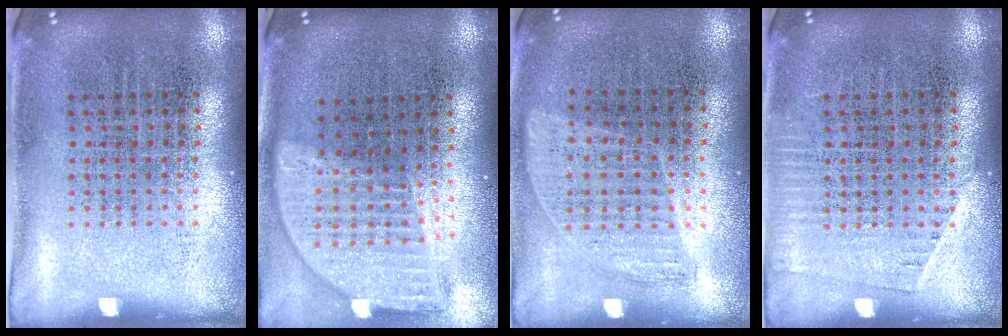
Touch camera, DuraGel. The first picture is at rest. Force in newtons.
{"total": 2.0, "press": 1.6, "slide": 1.2}
{"total": 0.9, "press": 0.8, "slide": 0.4}
{"total": 1.1, "press": 1.1, "slide": 0.2}